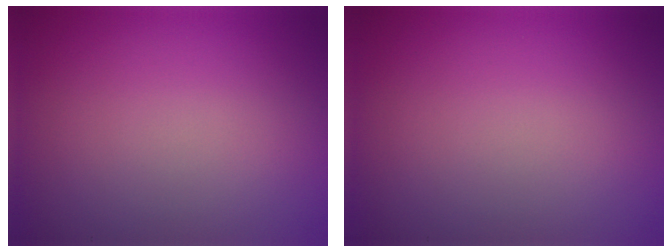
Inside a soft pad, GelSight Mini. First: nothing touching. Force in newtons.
{"total": 0.0}